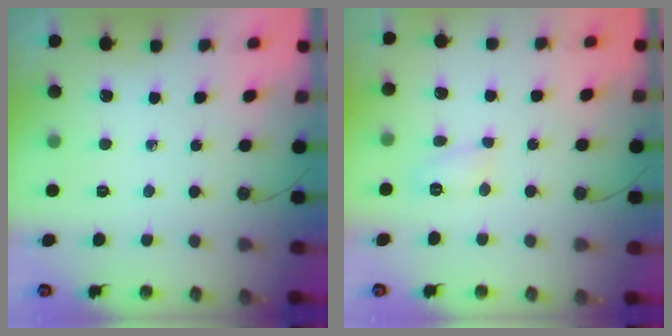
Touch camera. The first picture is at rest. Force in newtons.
{"total": 4.7, "press": 4.7, "slide": 0.6}